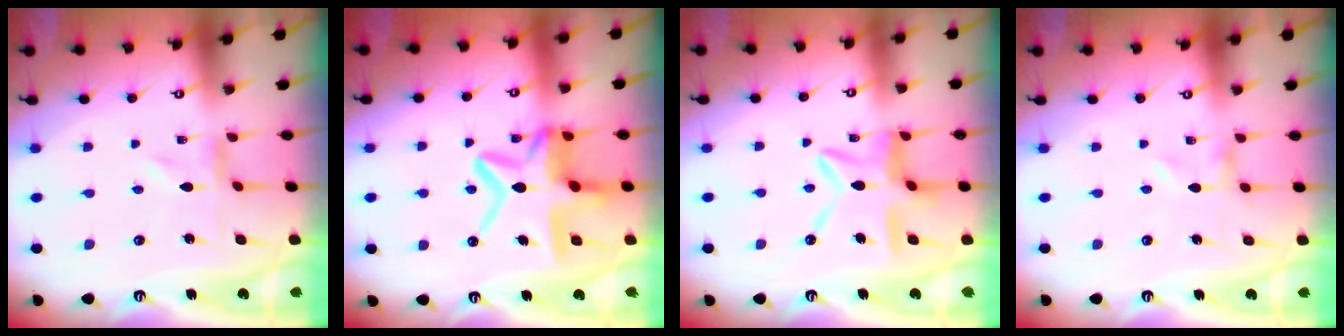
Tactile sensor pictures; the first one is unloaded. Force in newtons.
{"total": 15.1, "press": 15.0, "slide": 1.3}
{"total": 12.7, "press": 12.6, "slide": 1.1}
{"total": 0.0}